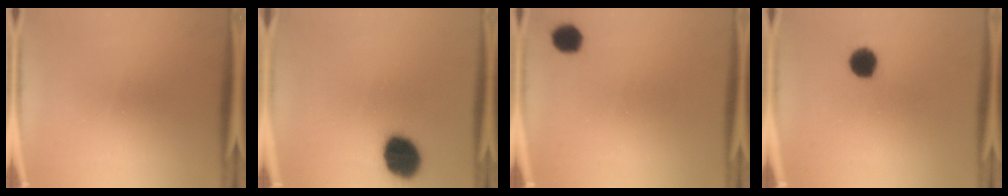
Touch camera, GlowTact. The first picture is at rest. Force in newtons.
{"total": 13.3}
{"total": 3.2}
{"total": 6.0}